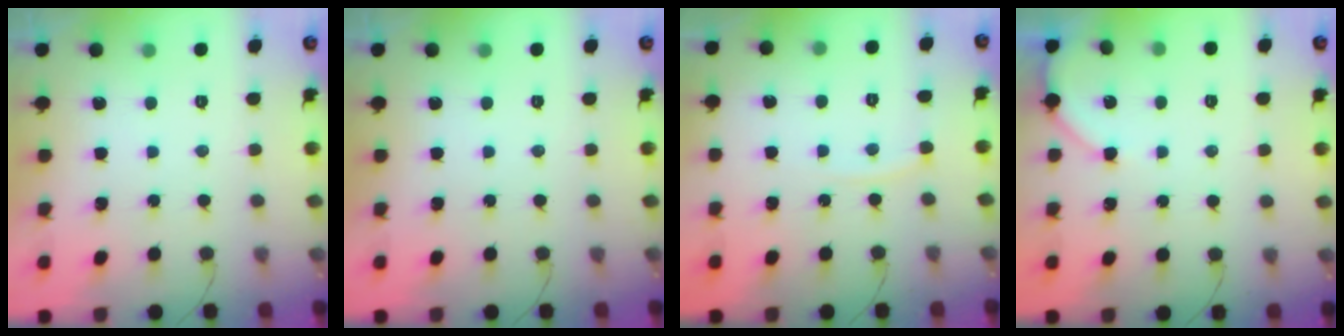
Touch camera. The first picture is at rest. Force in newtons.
{"total": 0.0}
{"total": 4.5, "press": 4.5, "slide": 0.3}
{"total": 4.6, "press": 4.6, "slide": 0.5}